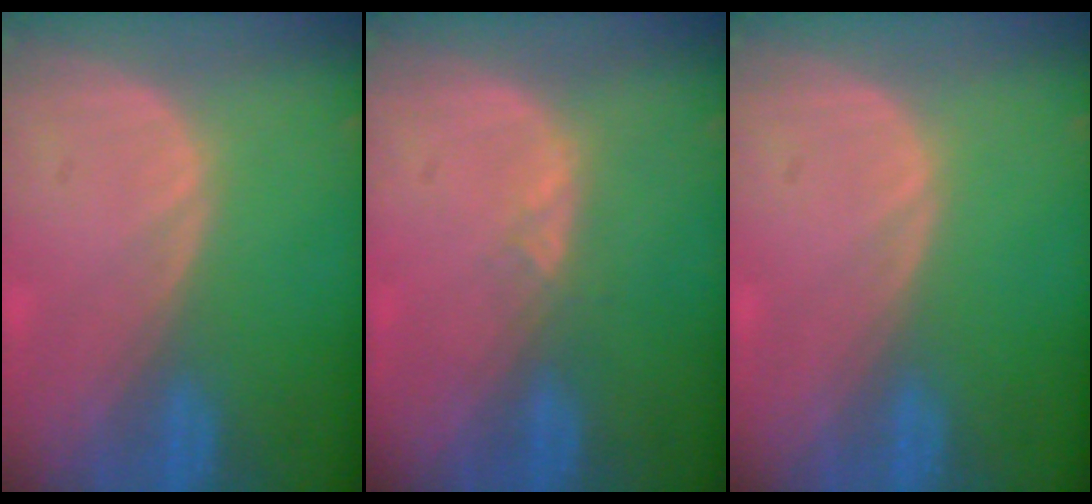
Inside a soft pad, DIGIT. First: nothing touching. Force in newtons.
{"total": 1.4, "press": 1.2, "slide": 0.8}
{"total": 0.0}